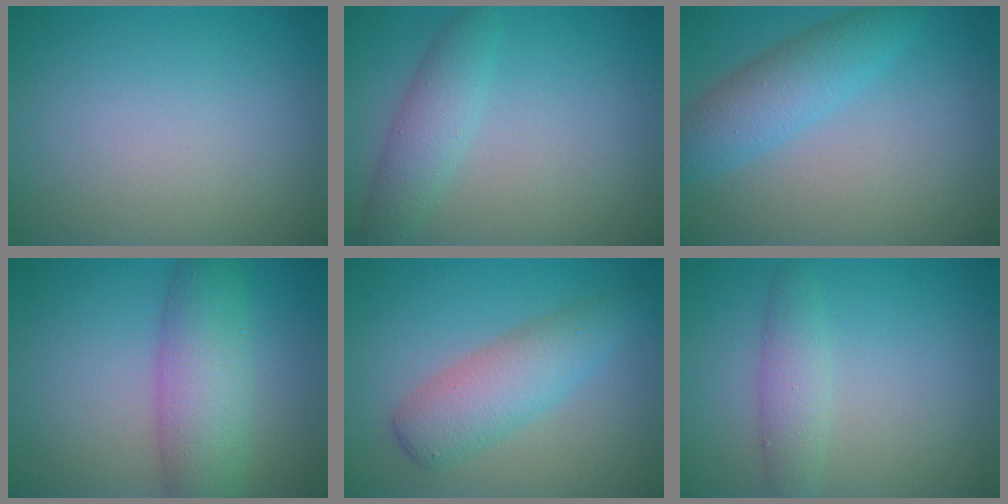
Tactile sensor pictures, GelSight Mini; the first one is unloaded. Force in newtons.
{"total": 2.9, "press": 2.9, "slide": 0.2}
{"total": 4.0, "press": 4.0, "slide": 0.2}
{"total": 6.2, "press": 6.2, "slide": 0.2}
{"total": 4.5, "press": 4.5, "slide": 0.1}
{"total": 2.4, "press": 2.4, "slide": 0.2}